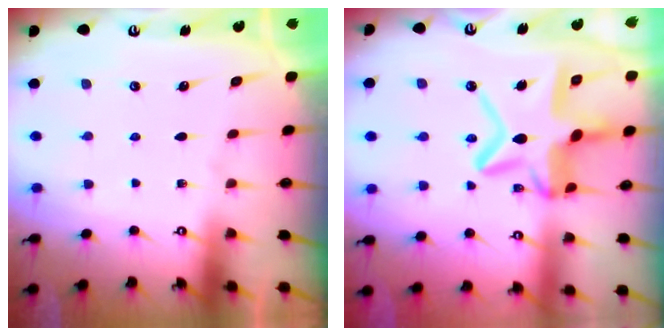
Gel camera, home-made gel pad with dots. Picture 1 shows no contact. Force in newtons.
{"total": 15.4, "press": 15.4, "slide": 1.4}